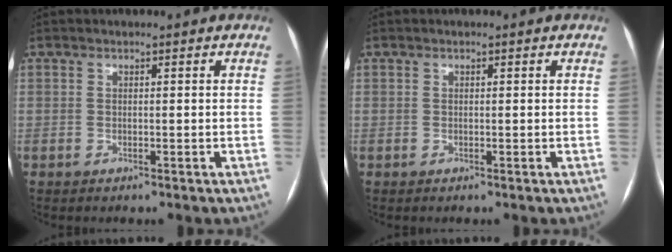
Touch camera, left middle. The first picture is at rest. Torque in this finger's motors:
{"motor_torque": [0.00, -0.02, 0.03, -0.01]}